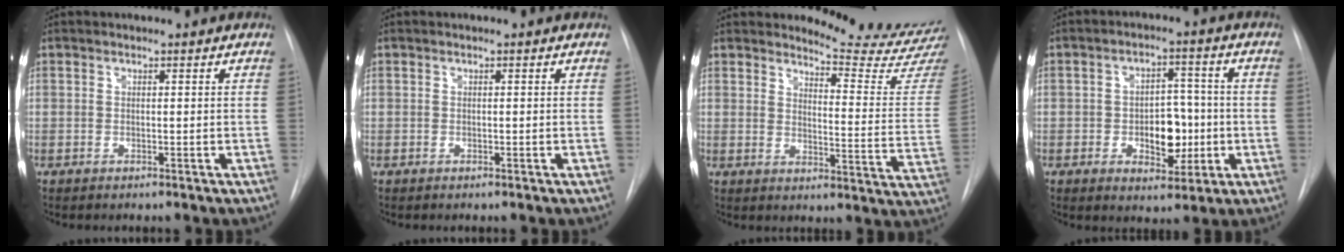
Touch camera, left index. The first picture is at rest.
{"total": 0.0}
{"total": 13.0, "force": [12.8, -1.8, 1.4], "torque": [-0.014, -0.141, 0.142]}
{"total": 7.7, "force": [-2.3, 4.3, 6.0], "torque": [-0.083, 0.009, -0.025]}